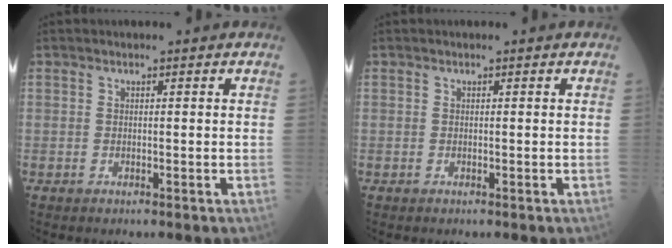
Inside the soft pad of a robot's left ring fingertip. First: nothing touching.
{"total": 0.0}